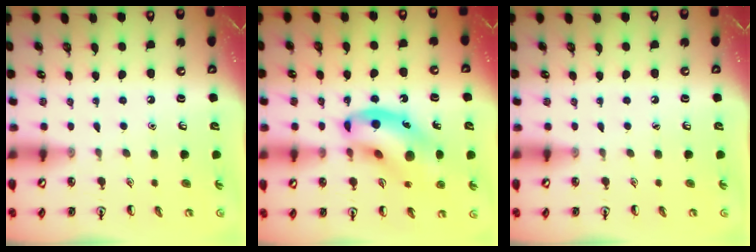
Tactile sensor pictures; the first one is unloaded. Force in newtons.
{"total": 16.6, "press": 16.2, "slide": 3.8}
{"total": 0.0}